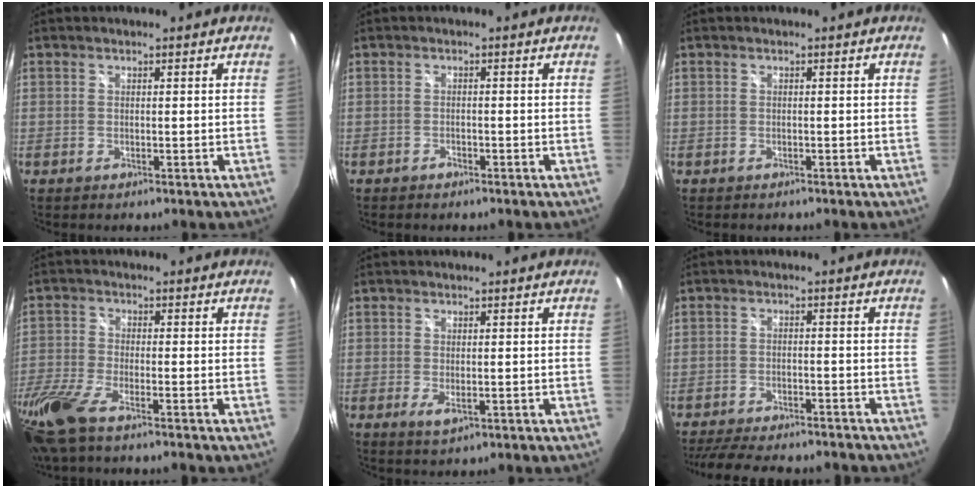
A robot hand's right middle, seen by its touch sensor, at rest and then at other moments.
{"total": 1.2, "force": [-1.0, 0.6, 0.2], "torque": [-0.007, 0.000, -0.018]}
{"total": 0.5, "force": [-0.5, 0.2, 0.1], "torque": [-0.002, -0.002, -0.009]}
{"total": 11.9, "force": [-8.5, 2.6, 7.9], "torque": [-0.192, -0.045, -0.171]}
{"total": 2.4, "force": [-0.6, 1.0, 2.1], "torque": [-0.038, -0.008, -0.007]}
{"total": 14.2, "force": [-12.4, 3.3, 6.3], "torque": [-0.131, -0.026, -0.182]}